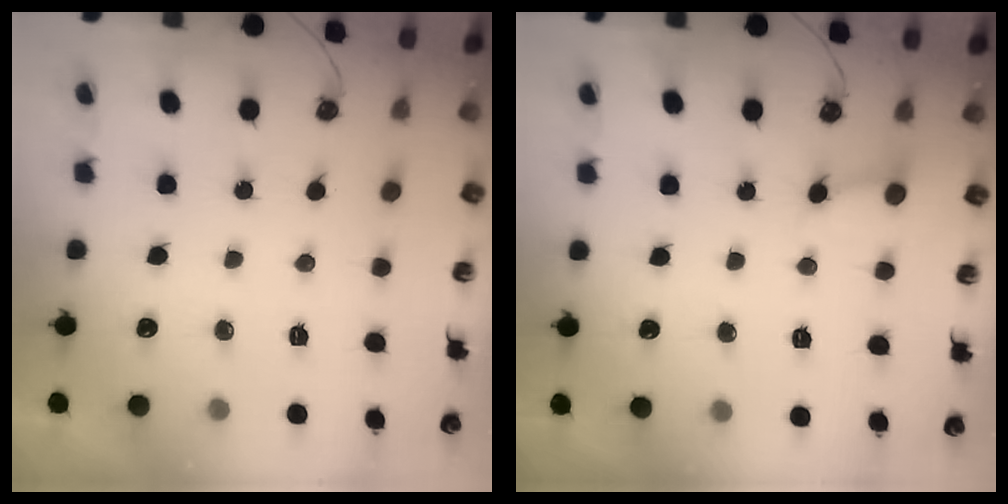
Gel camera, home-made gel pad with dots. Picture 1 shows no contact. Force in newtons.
{"total": 2.5, "press": 2.4, "slide": 0.4}